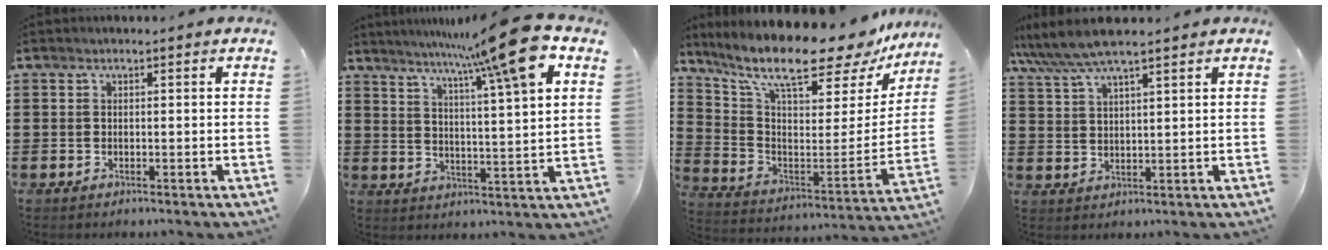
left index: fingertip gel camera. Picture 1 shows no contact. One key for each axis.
{"total": 12.2, "fx": 8.5, "fy": -0.3, "fz": 8.7, "tx": -0.149, "ty": -0.044, "tz": 0.128}
{"total": 13.0, "fx": 10.5, "fy": 2.7, "fz": 7.2, "tx": -0.161, "ty": -0.078, "tz": 0.174}
{"total": 6.1, "fx": 5.1, "fy": 0.6, "fz": 3.3, "tx": -0.077, "ty": -0.011, "tz": 0.091}